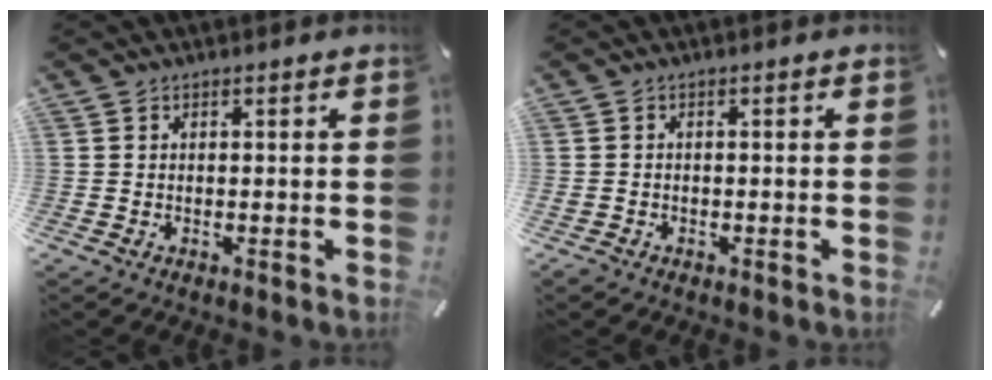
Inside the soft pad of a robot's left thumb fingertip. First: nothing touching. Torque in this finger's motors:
{"motor_torque": [0.01, 0.03, -0.01, 0.08, 0.06]}